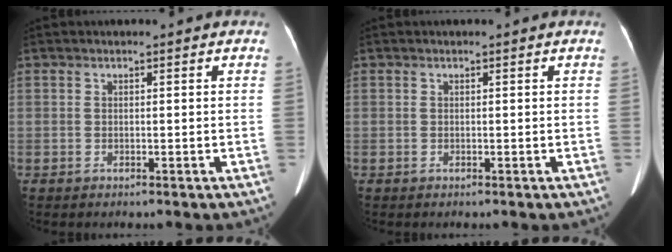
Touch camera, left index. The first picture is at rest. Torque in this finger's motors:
{"motor_torque": [-0.10, -0.06, 0.00, 0.00]}